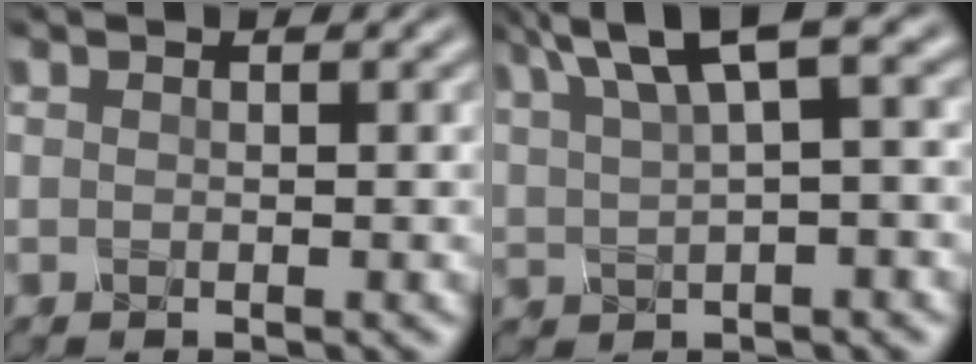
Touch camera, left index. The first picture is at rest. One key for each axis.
{"total": 6.8, "fx": 3.6, "fy": 1.8, "fz": 5.5, "tx": -0.111, "ty": 0.023, "tz": 0.071}